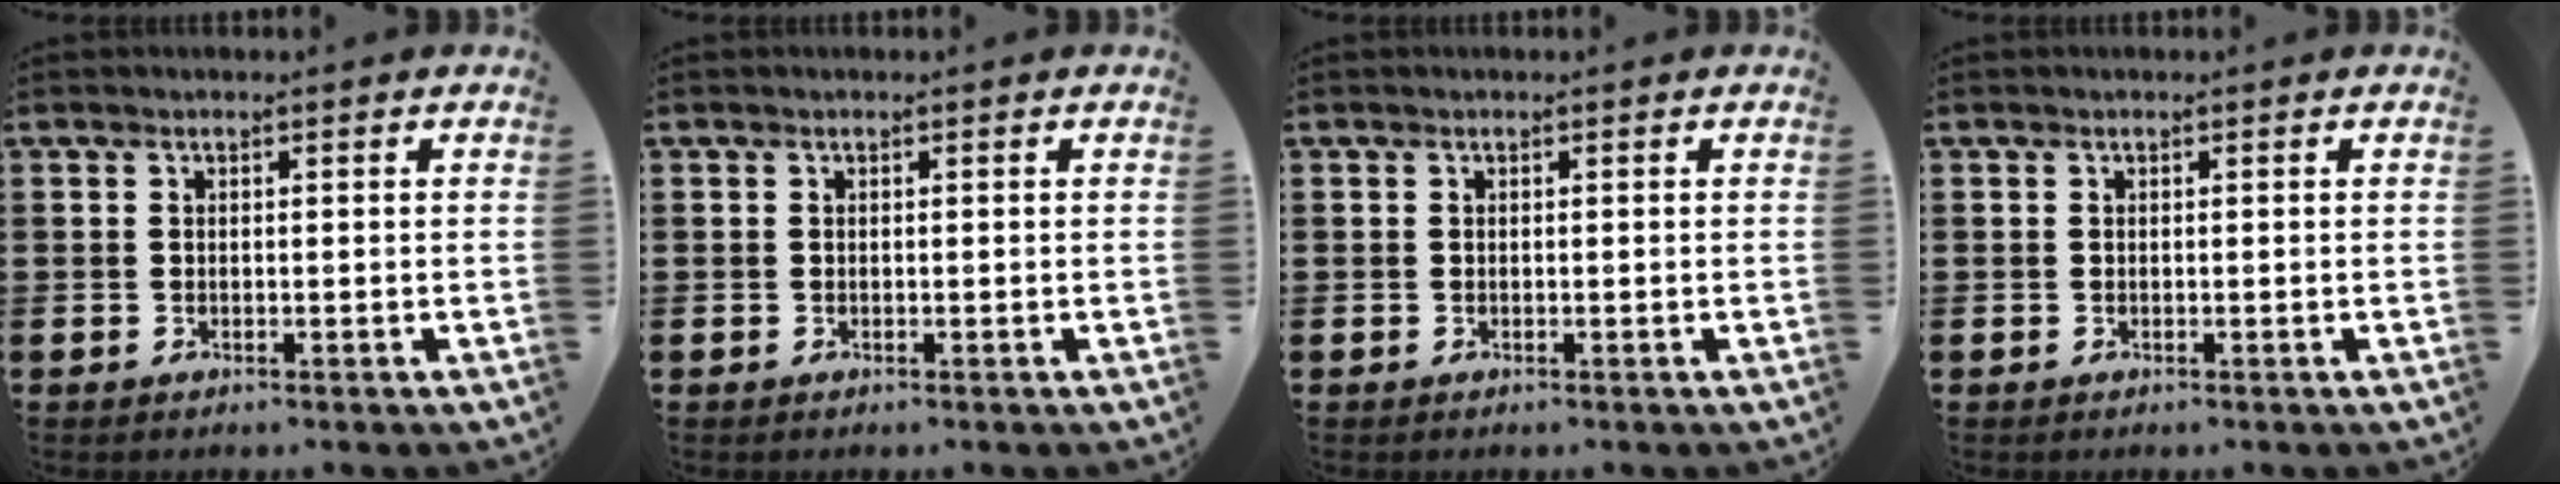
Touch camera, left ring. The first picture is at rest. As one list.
[{"total": 0.0}, {"total": 0.0}, {"total": 0.0}]